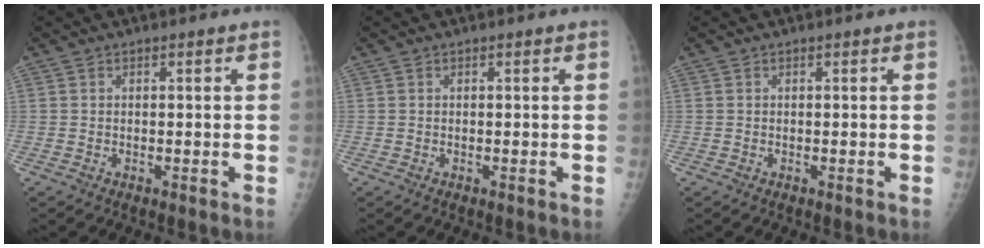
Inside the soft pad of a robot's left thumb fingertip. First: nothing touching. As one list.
[{"total": 0.0}, {"total": 0.0}]